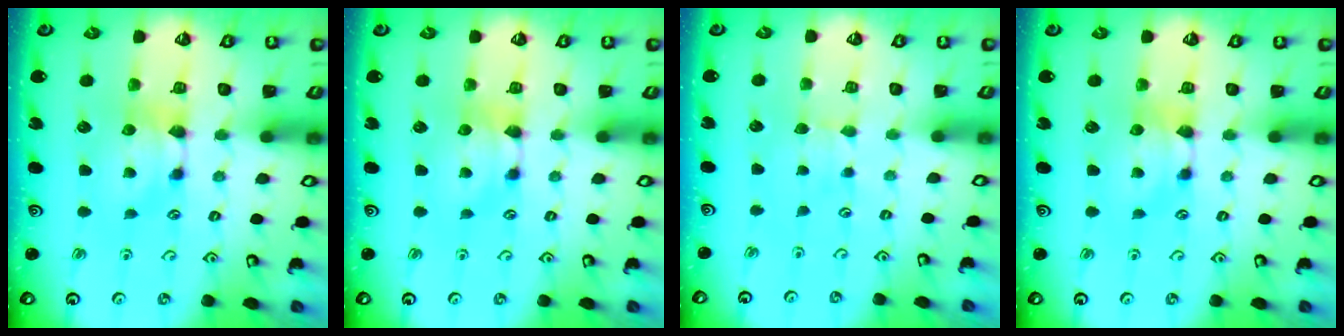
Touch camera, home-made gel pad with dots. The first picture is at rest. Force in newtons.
{"total": 0.0}
{"total": 2.3, "press": 2.3, "slide": 0.4}
{"total": 0.0}